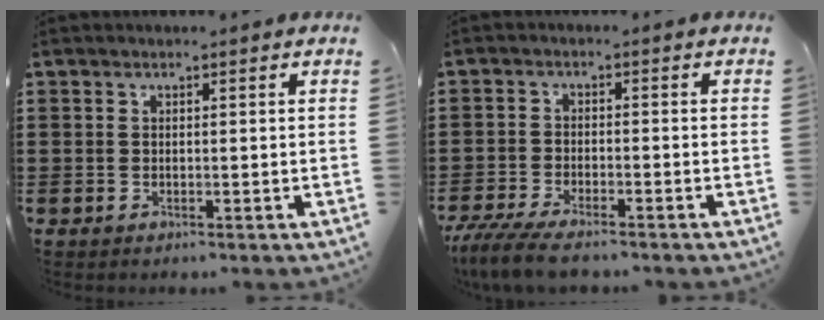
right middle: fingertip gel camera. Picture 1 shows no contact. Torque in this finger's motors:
{"motor_torque": [1.64, 0.51, 0.37, 0.13]}